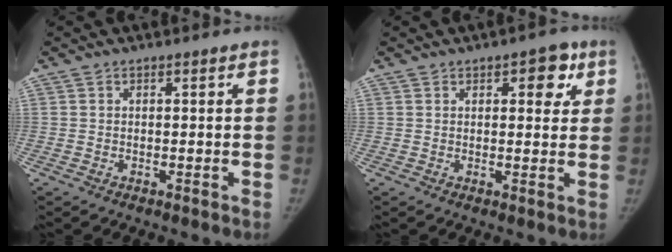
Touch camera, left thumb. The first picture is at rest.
{"total": 5.5, "force": [2.4, 2.9, 4.0], "torque": [-0.020, -0.005, 0.023]}